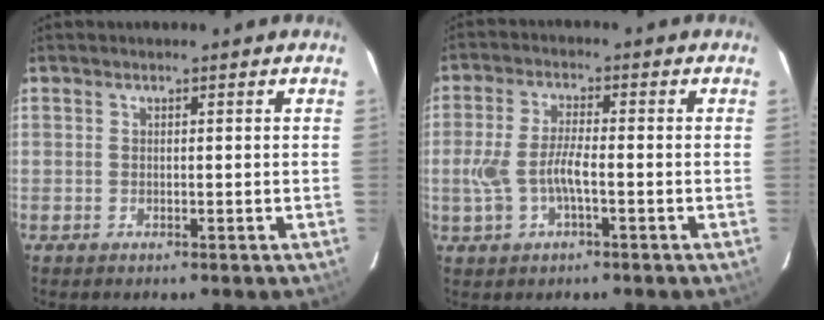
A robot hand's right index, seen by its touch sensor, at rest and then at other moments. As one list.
[{"total": 6.9, "force": [-1.9, 2.4, 6.2], "torque": [-0.135, 0.001, -0.033]}]